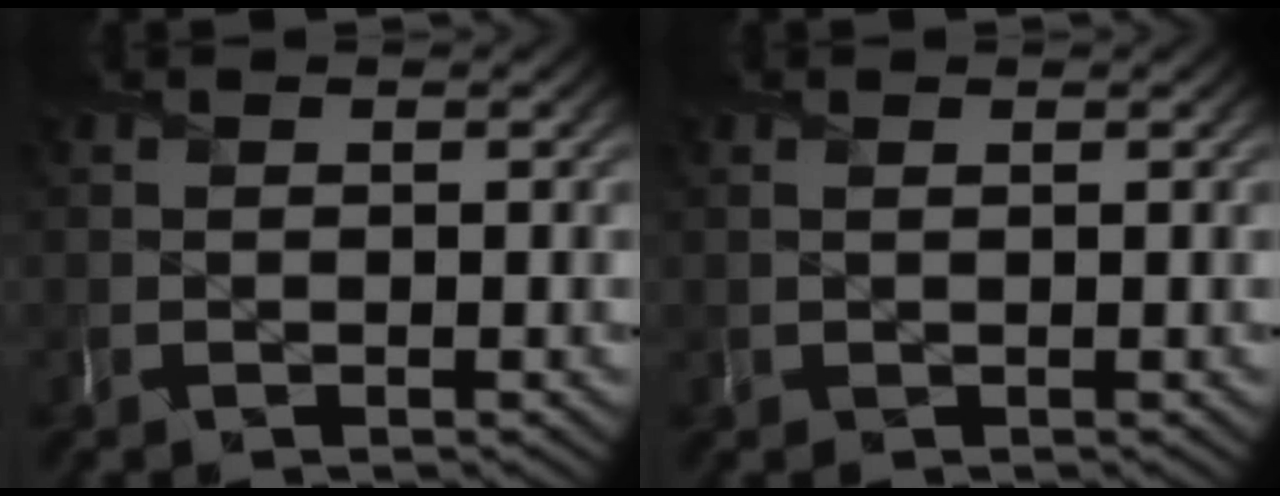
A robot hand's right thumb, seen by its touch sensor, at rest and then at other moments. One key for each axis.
{"total": 0.6, "fx": 0.4, "fy": 0.0, "fz": 0.4, "tx": -0.010, "ty": 0.002, "tz": 0.005}